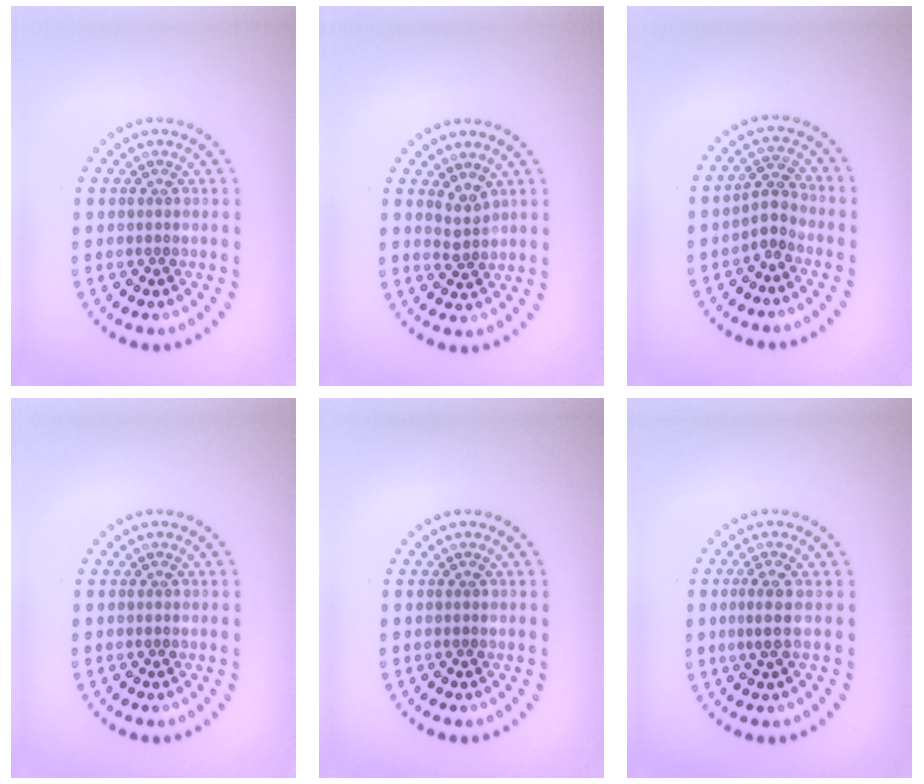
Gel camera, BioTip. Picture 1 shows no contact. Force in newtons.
{"total": 1.7, "press": 1.1, "slide": 1.3}
{"total": 2.1, "press": 1.7, "slide": 1.2}
{"total": 0.0}
{"total": 0.0}
{"total": 1.8, "press": 1.3, "slide": 1.3}